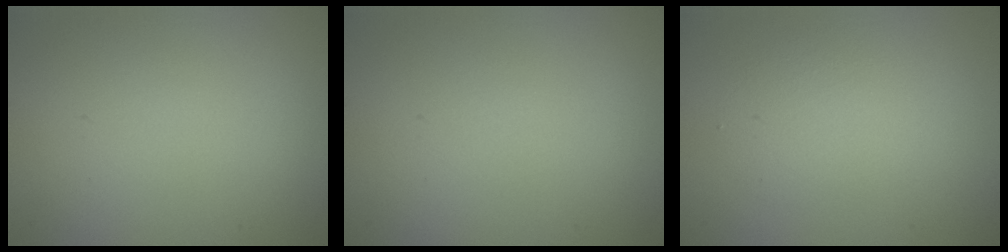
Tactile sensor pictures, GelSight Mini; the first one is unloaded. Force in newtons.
{"total": 0.0}
{"total": 2.2, "press": 2.2, "slide": 0.1}